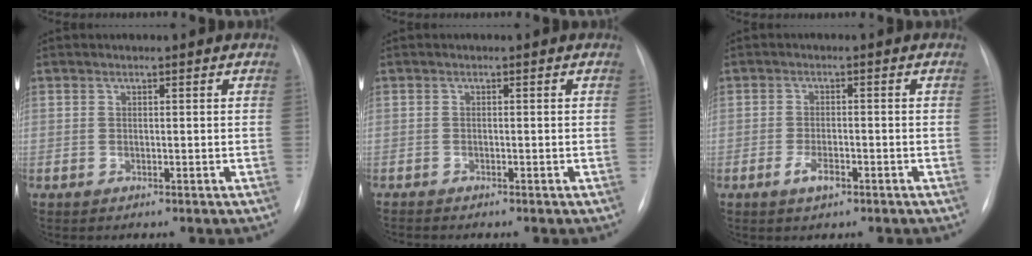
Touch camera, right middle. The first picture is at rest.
{"total": 1.1, "force": [-1.1, 0.1, 0.3], "torque": [-0.004, -0.001, -0.016]}
{"total": 2.9, "force": [-1.6, 1.1, 2.1], "torque": [-0.044, 0.001, -0.029]}